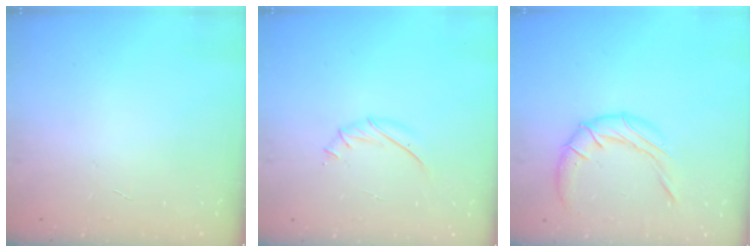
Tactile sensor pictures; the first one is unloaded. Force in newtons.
{"total": 5.9, "press": 5.8, "slide": 1.5}
{"total": 10.6, "press": 10.6, "slide": 1.0}